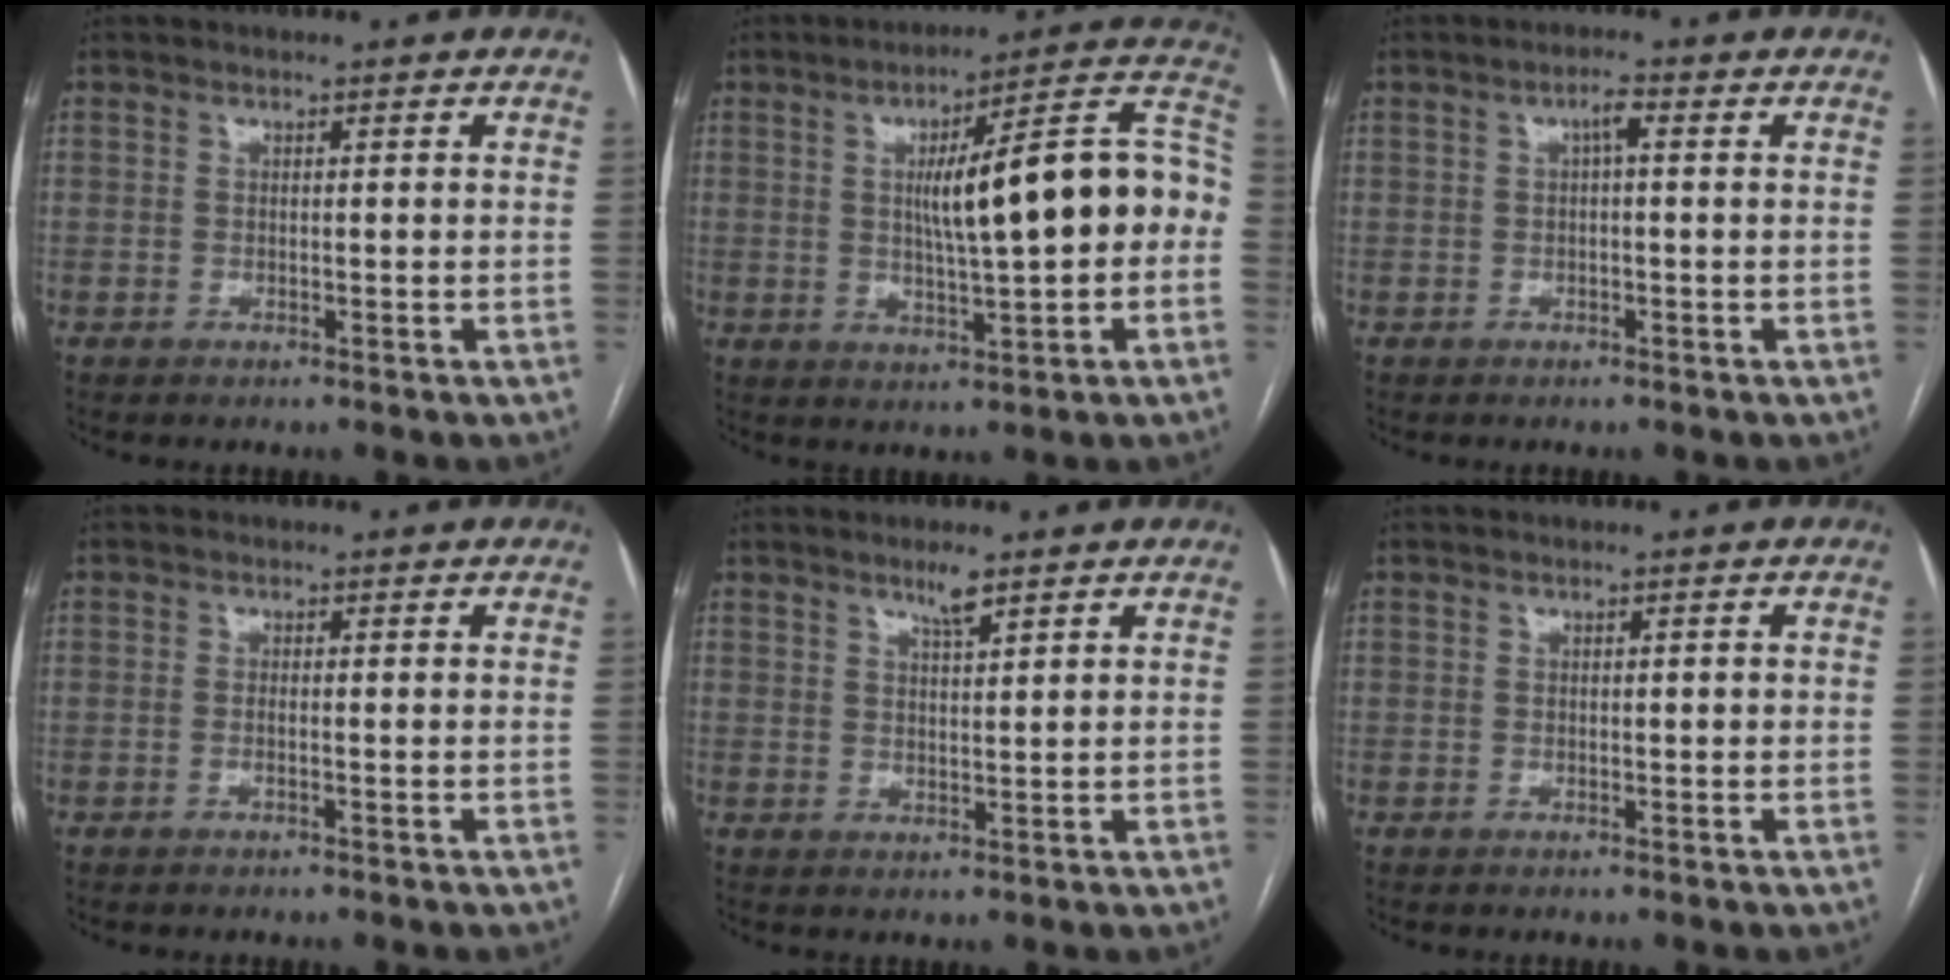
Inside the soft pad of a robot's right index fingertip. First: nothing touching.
{"total": 17.0, "force": [0.6, 2.7, 16.8], "torque": [-0.235, 0.043, 0.009]}
{"total": 1.9, "force": [0.6, 0.4, 1.8], "torque": [-0.029, 0.010, 0.010]}
{"total": 0.6, "force": [-0.2, 0.0, 0.6], "torque": [-0.012, -0.001, -0.003]}
{"total": 2.9, "force": [2.3, 0.2, 1.8], "torque": [-0.032, -0.004, 0.040]}
{"total": 0.6, "force": [0.2, 0.2, 0.5], "torque": [-0.009, 0.003, 0.004]}